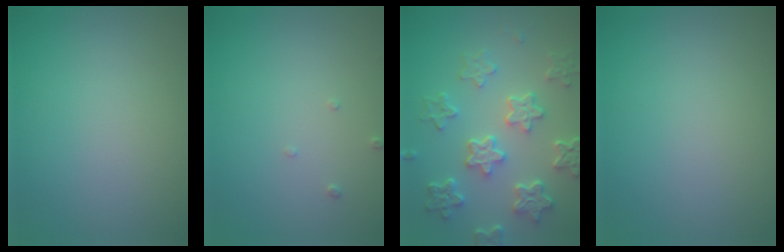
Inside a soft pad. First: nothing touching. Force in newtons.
{"total": 0.7, "press": 0.7, "slide": 0.2}
{"total": 5.8, "press": 4.5, "slide": 3.6}
{"total": 0.0}